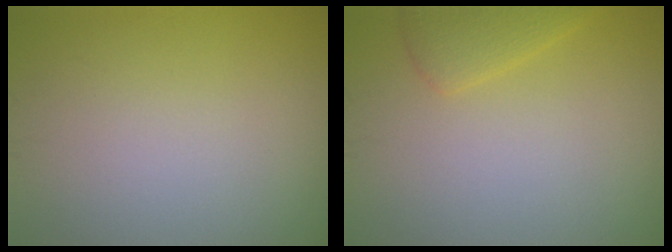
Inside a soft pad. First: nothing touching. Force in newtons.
{"total": 2.0, "press": 2.0, "slide": 0.2}